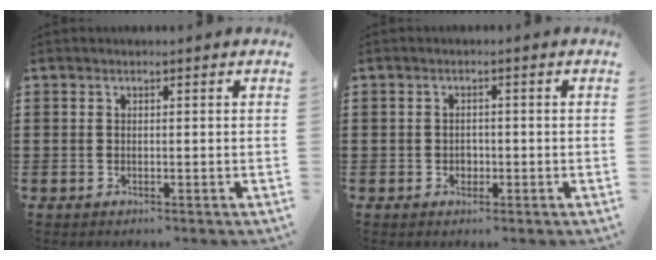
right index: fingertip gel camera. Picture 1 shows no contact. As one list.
[{"total": 1.4, "force": [-0.4, 1.2, 0.6], "torque": [-0.014, 0.003, -0.009]}]